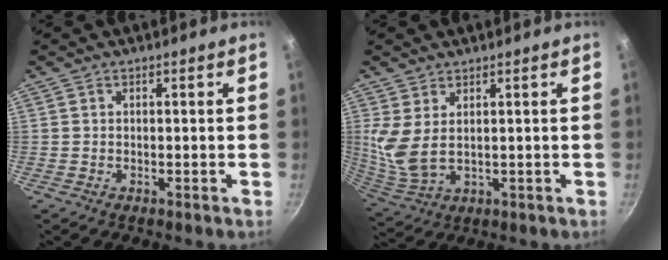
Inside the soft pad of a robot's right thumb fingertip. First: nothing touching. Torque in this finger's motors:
{"motor_torque": [-0.54, 0.77, 0.91, 0.27, 0.11]}